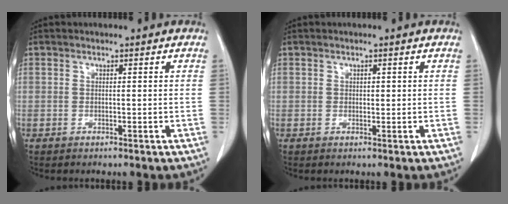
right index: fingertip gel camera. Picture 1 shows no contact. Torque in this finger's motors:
{"motor_torque": [-0.06, 0.03, -0.04, -0.01]}